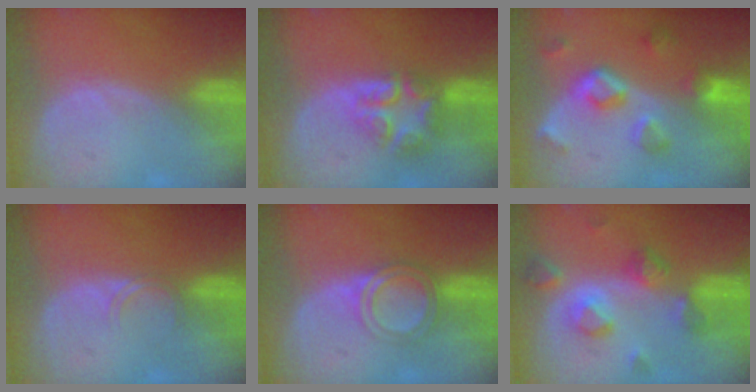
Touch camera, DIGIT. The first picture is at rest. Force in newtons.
{"total": 7.6, "press": 6.7, "slide": 3.6}
{"total": 7.8, "press": 7.0, "slide": 3.4}
{"total": 1.7, "press": 1.7, "slide": 0.3}
{"total": 5.0, "press": 4.5, "slide": 2.1}
{"total": 7.5, "press": 7.4, "slide": 1.4}